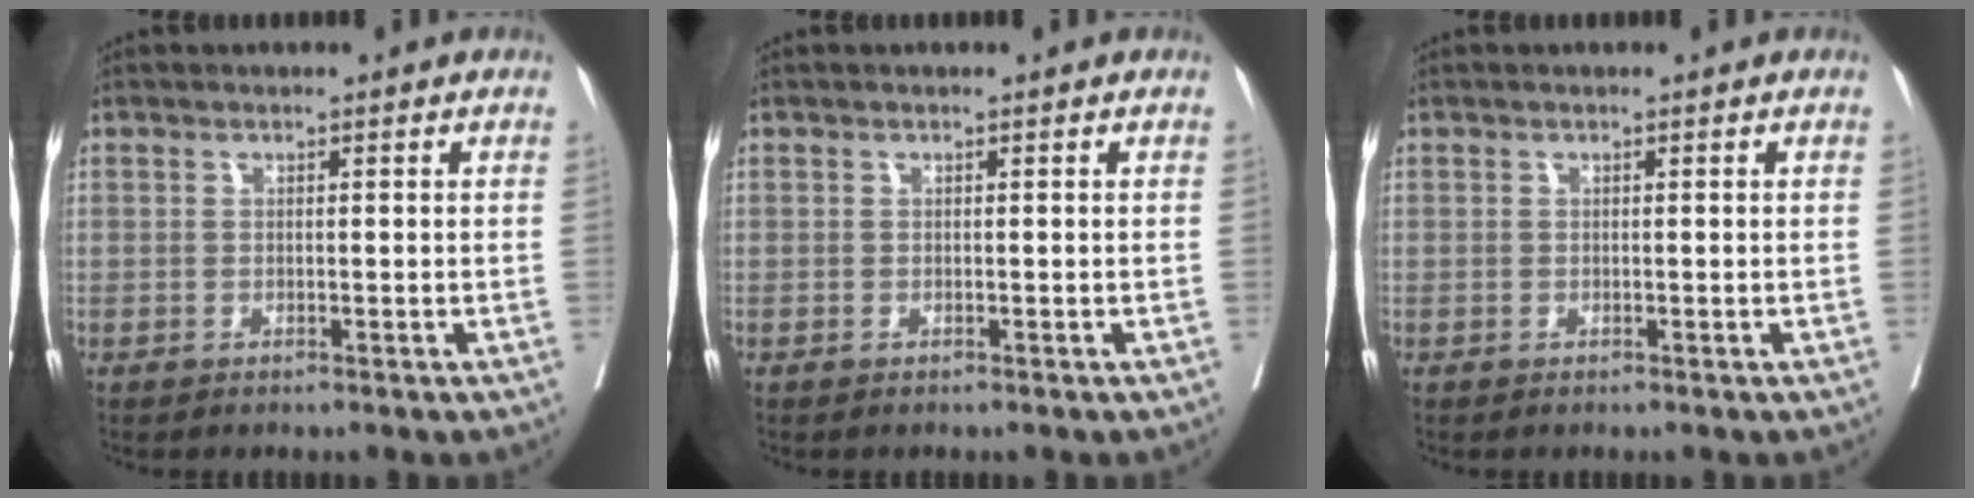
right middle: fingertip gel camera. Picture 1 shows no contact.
{"total": 0.0}
{"total": 0.0}